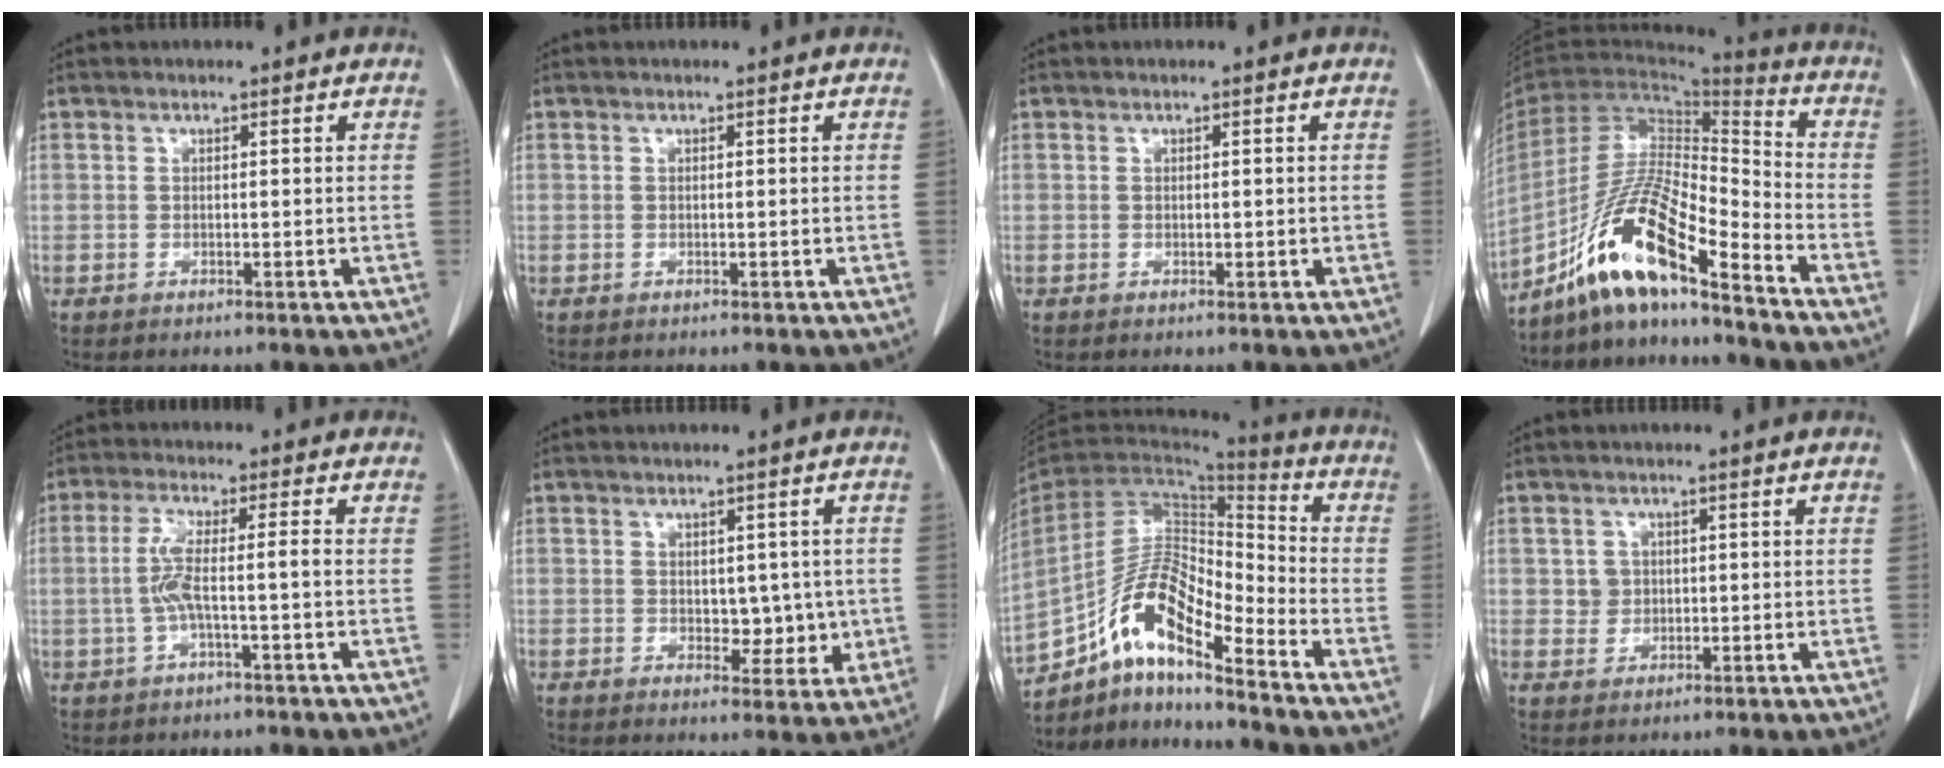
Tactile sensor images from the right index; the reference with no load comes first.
{"total": 0.0}
{"total": 0.7, "force": [0.0, 0.5, 0.5], "torque": [-0.007, -0.001, 0.002]}
{"total": 15.6, "force": [-11.4, 1.4, 10.6], "torque": [-0.201, 0.001, -0.209]}
{"total": 4.9, "force": [-1.0, 0.1, 4.8], "torque": [-0.107, 0.012, -0.017]}
{"total": 4.8, "force": [0.0, 3.0, 3.8], "torque": [-0.036, 0.001, 0.009]}
{"total": 14.5, "force": [-9.5, 3.4, 10.4], "torque": [-0.201, 0.020, -0.173]}
{"total": 2.2, "force": [0.4, 2.2, 0.3], "torque": [0.000, 0.002, 0.009]}